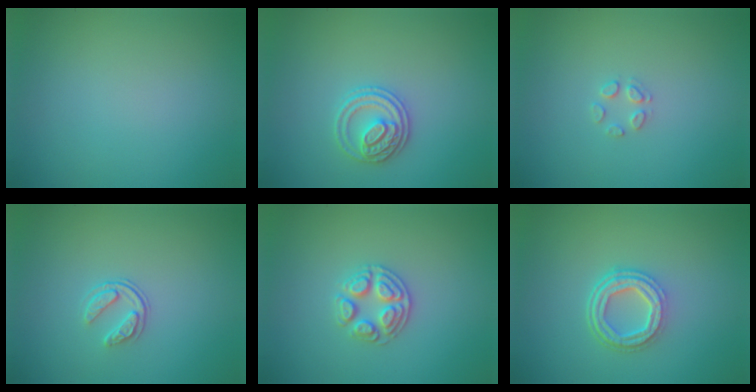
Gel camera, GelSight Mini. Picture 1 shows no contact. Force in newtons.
{"total": 2.7, "press": 2.6, "slide": 0.5}
{"total": 1.2, "press": 1.2, "slide": 0.1}
{"total": 1.7, "press": 1.1, "slide": 1.3}
{"total": 2.9, "press": 2.7, "slide": 1.0}
{"total": 4.2, "press": 3.2, "slide": 2.8}